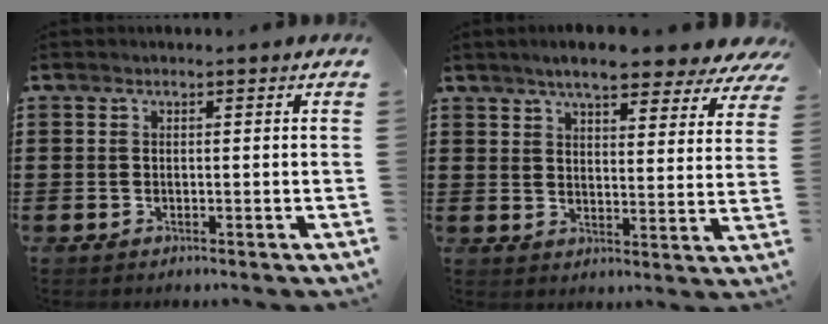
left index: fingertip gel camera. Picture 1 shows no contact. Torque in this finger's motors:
{"motor_torque": [2.14, 0.00, 1.05, 0.21]}